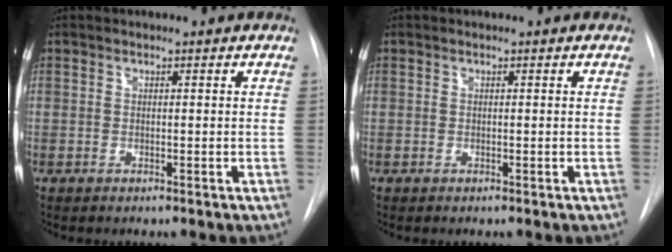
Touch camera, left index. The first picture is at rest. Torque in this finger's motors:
{"motor_torque": [-0.12, -0.03, 0.03, 0.02]}